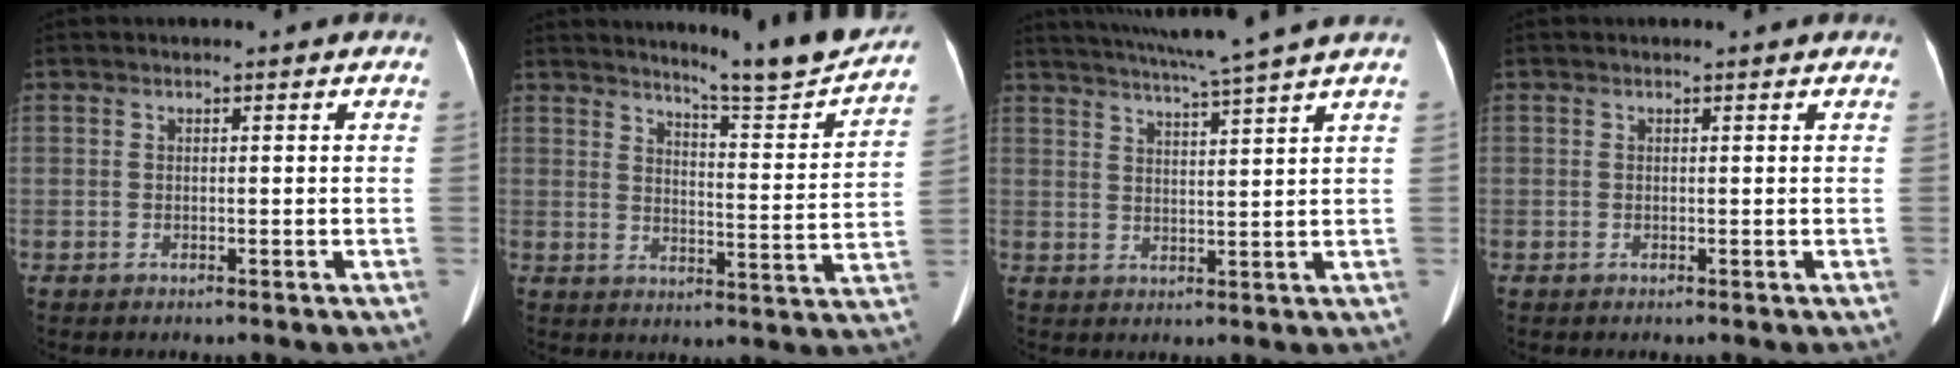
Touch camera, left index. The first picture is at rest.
{"total": 12.9, "force": [12.3, -0.9, 3.8], "torque": [-0.050, -0.053, 0.157]}
{"total": 10.8, "force": [9.2, -2.2, 5.2], "torque": [-0.090, -0.003, 0.130]}
{"total": 0.0}